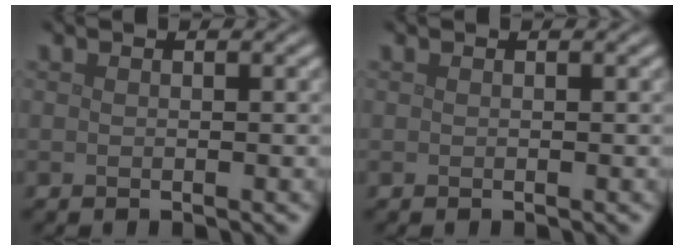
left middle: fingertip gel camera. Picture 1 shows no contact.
{"total": 0.0}